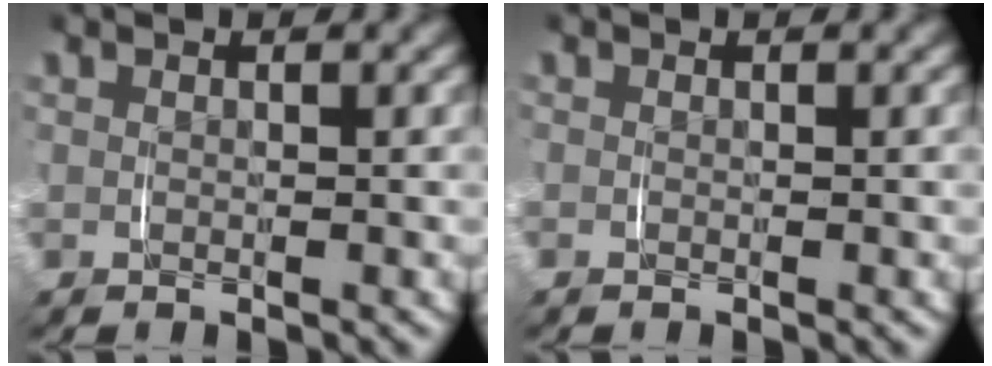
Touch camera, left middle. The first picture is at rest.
{"total": 0.0}